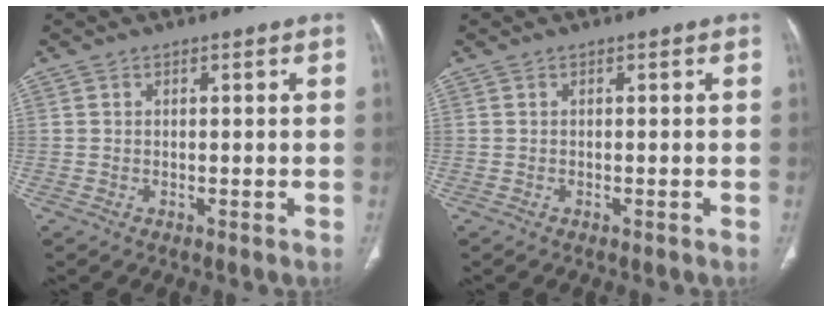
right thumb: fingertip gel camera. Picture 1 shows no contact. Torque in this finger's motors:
{"motor_torque": [0.08, 0.30, 0.16, -0.40, -0.03]}